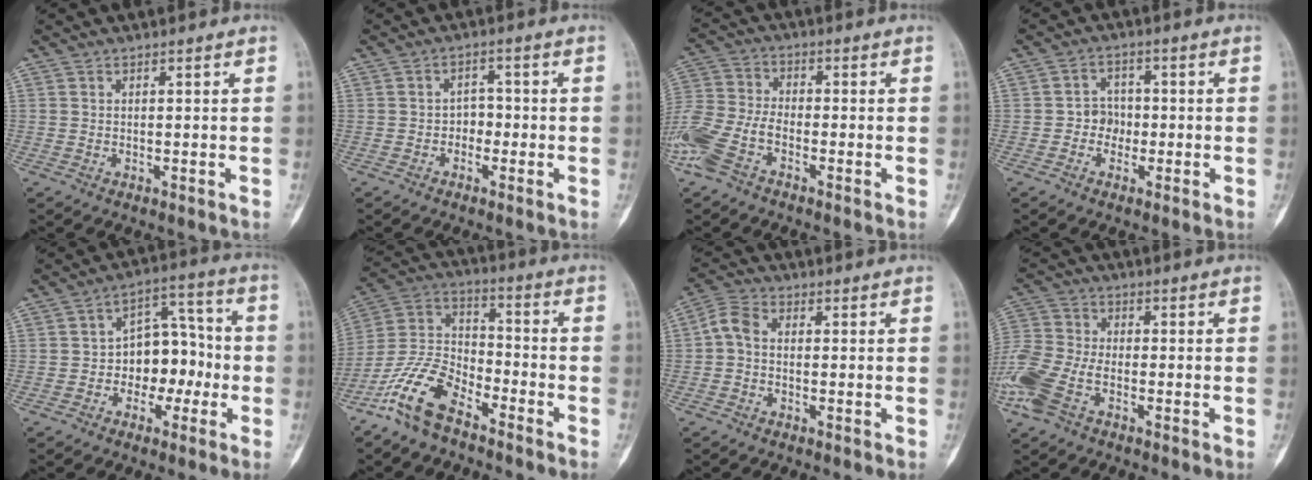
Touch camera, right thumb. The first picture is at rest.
{"total": 4.0, "force": [-1.5, 3.2, 2.0], "torque": [0.003, 0.022, -0.035]}
{"total": 11.3, "force": [-5.8, 6.1, 7.6], "torque": [-0.180, 0.019, -0.125]}
{"total": 4.0, "force": [-1.0, 3.5, 1.6], "torque": [0.005, 0.014, -0.027]}
{"total": 10.8, "force": [-2.2, 7.5, 7.4], "torque": [-0.061, 0.046, -0.044]}
{"total": 13.5, "force": [-9.1, 6.1, 7.9], "torque": [-0.157, 0.062, -0.187]}
{"total": 4.3, "force": [-0.5, 2.8, 3.3], "torque": [-0.064, 0.015, -0.023]}
{"total": 11.8, "force": [-5.1, 6.6, 8.3], "torque": [-0.207, 0.014, -0.108]}